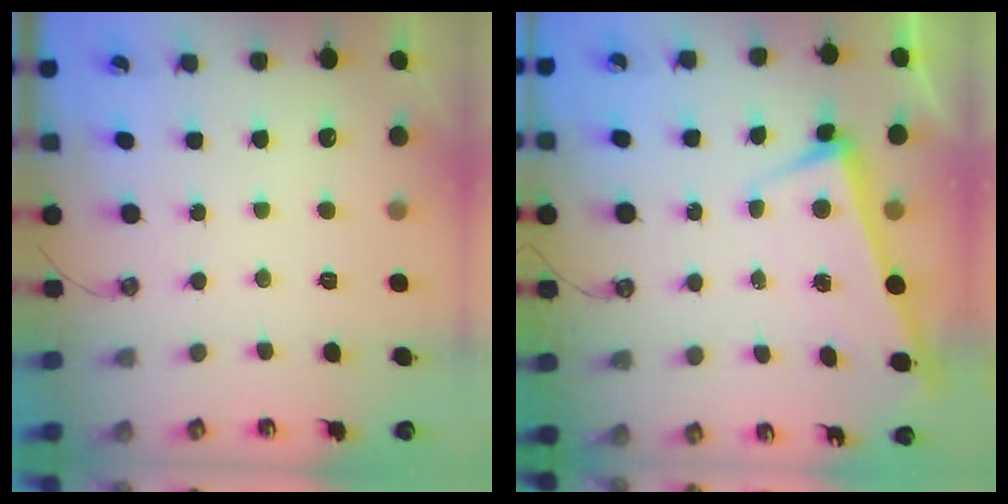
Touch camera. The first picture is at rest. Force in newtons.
{"total": 3.2, "press": 3.1, "slide": 0.8}